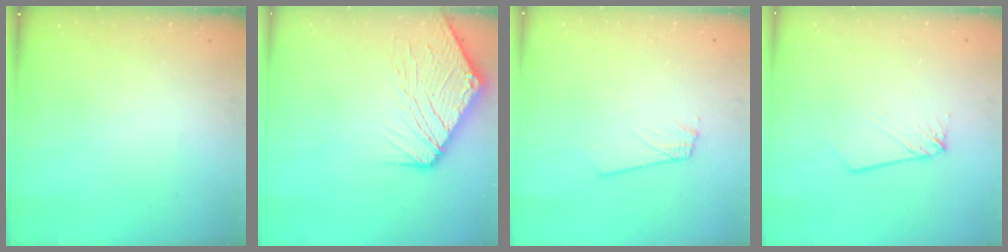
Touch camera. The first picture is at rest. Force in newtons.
{"total": 12.6, "press": 12.5, "slide": 1.6}
{"total": 2.4, "press": 2.4, "slide": 0.3}
{"total": 3.2, "press": 3.2, "slide": 0.3}